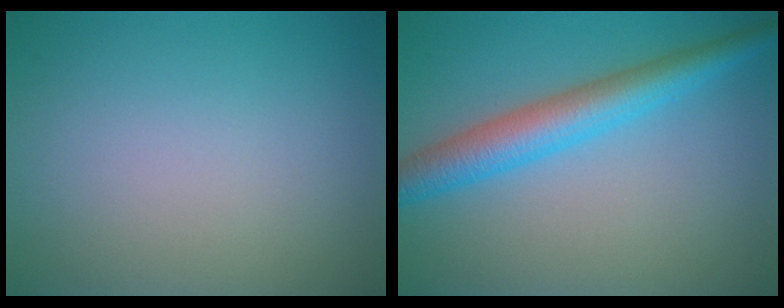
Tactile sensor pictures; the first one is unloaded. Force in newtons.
{"total": 5.0, "press": 5.0, "slide": 0.2}